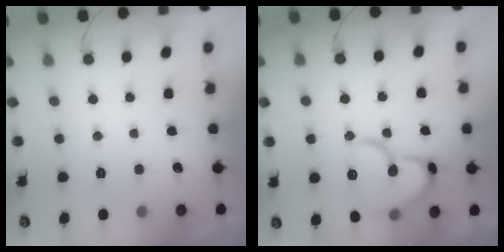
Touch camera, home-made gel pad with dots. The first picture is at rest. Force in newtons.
{"total": 16.8, "press": 16.7, "slide": 1.9}